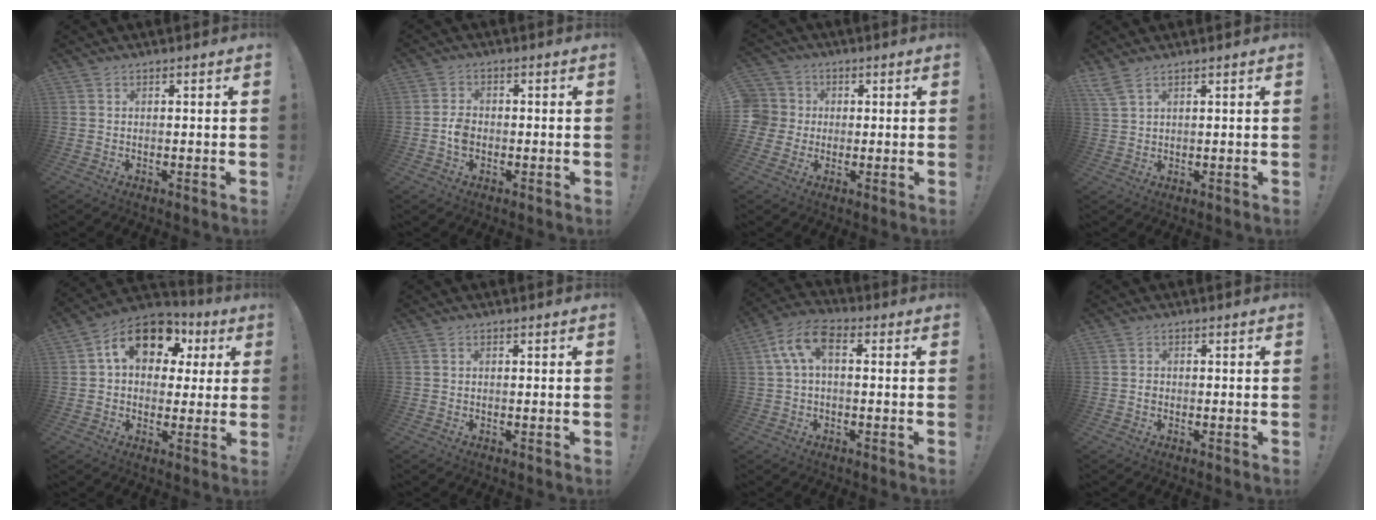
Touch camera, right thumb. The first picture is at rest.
{"total": 3.9, "force": [-1.3, 2.7, 2.4], "torque": [-0.039, 0.007, -0.023]}
{"total": 6.3, "force": [-0.1, 6.1, 1.6], "torque": [-0.045, 0.008, 0.000]}
{"total": 3.7, "force": [2.7, 0.9, 2.3], "torque": [-0.053, -0.010, 0.054]}
{"total": 16.3, "force": [6.0, 10.9, 10.6], "torque": [-0.162, -0.005, 0.109]}
{"total": 0.0}
{"total": 8.3, "force": [1.8, 4.3, 6.9], "torque": [-0.150, 0.000, 0.036]}
{"total": 0.8, "force": [-0.5, 0.7, 0.1], "torque": [-0.004, 0.003, -0.008]}